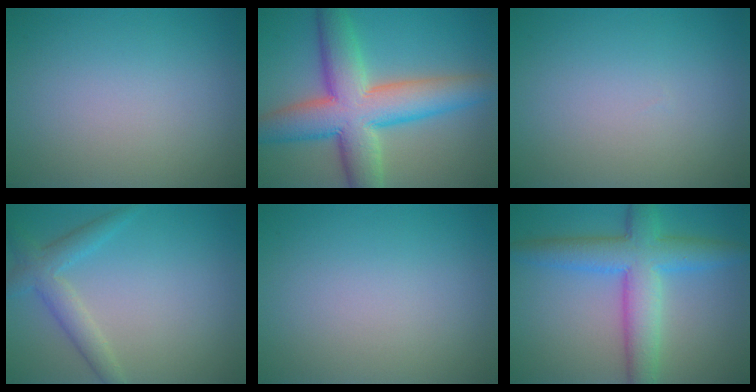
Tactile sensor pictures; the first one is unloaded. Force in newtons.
{"total": 10.2, "press": 10.2, "slide": 0.3}
{"total": 0.0}
{"total": 3.0, "press": 3.0, "slide": 0.3}
{"total": 0.0}
{"total": 6.9, "press": 6.9, "slide": 0.2}